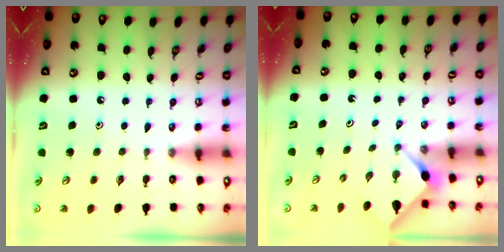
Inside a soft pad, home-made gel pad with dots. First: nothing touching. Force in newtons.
{"total": 2.9, "press": 2.8, "slide": 0.4}